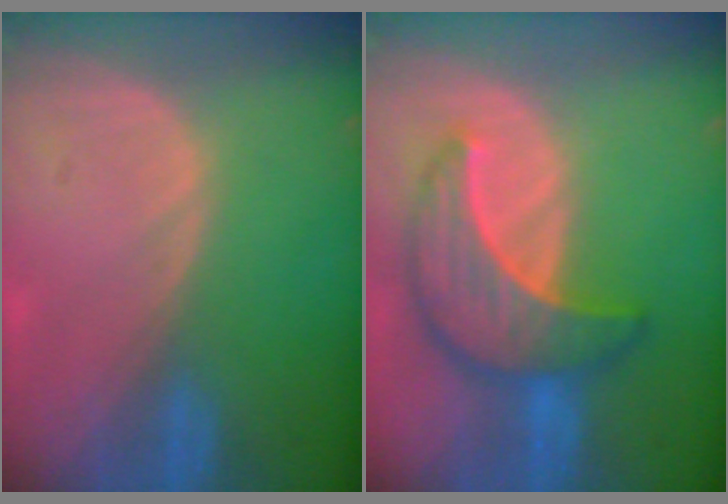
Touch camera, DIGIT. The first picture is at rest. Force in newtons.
{"total": 8.8, "press": 8.8, "slide": 0.6}